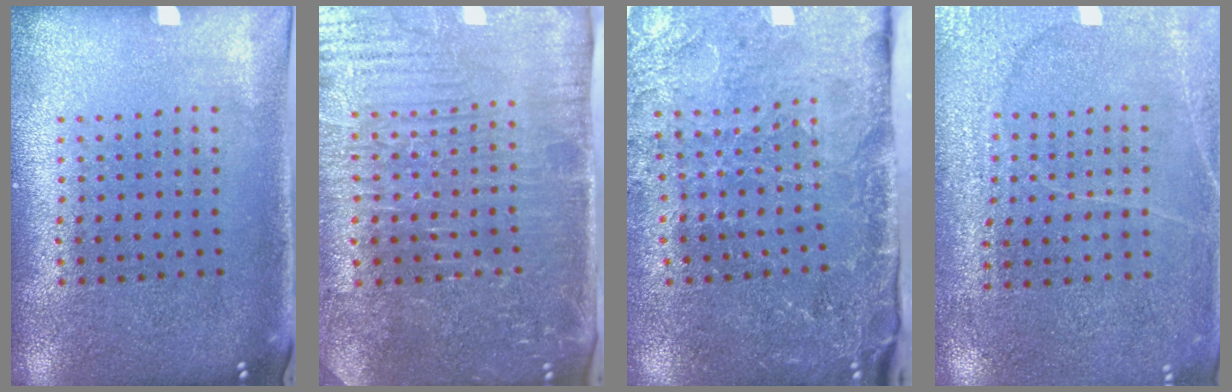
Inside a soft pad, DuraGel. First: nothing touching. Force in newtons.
{"total": 4.8, "press": 4.4, "slide": 2.0}
{"total": 3.3, "press": 3.2, "slide": 0.7}
{"total": 2.9, "press": 2.8, "slide": 0.4}